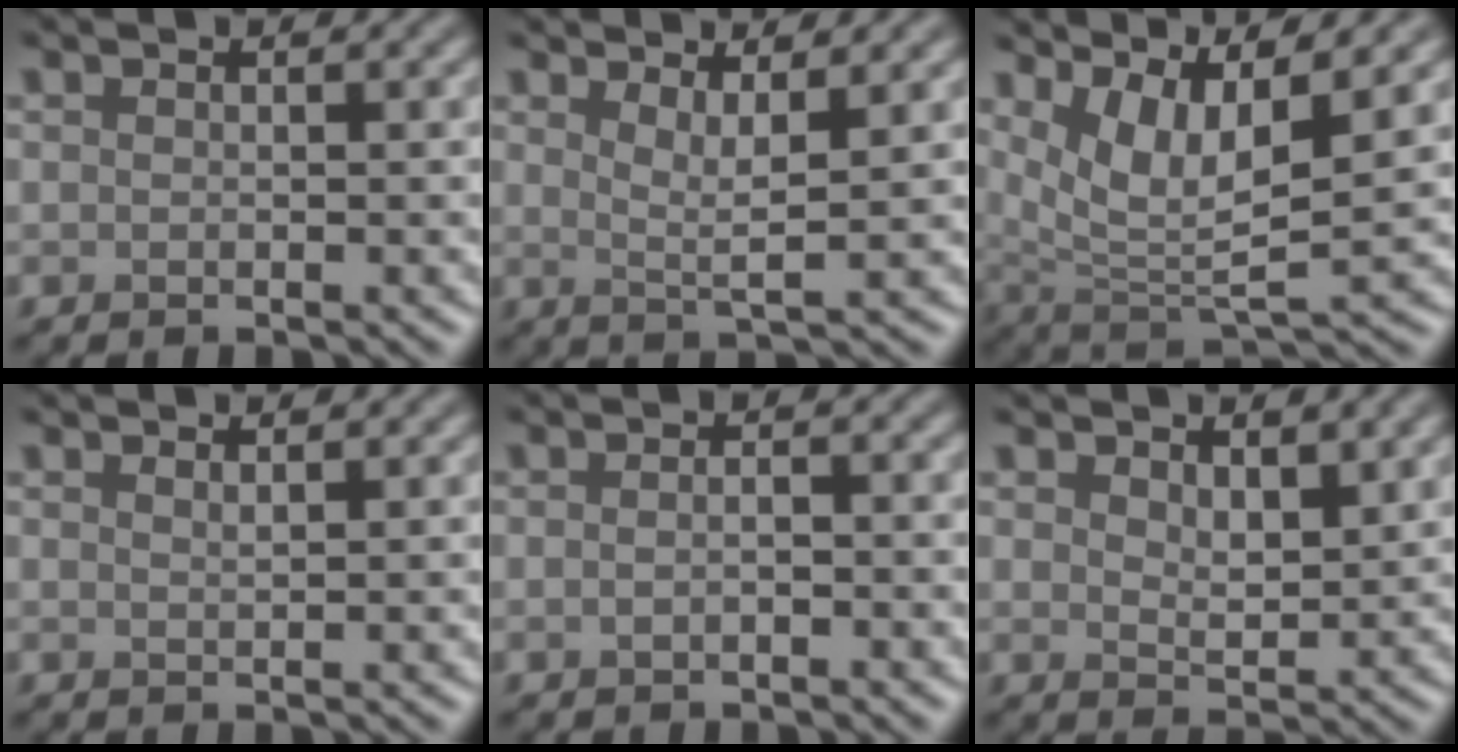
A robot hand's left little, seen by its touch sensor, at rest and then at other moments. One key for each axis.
{"total": 2.9, "fx": 1.5, "fy": 0.5, "fz": 2.3, "tx": -0.037, "ty": -0.007, "tz": 0.027}
{"total": 6.2, "fx": 3.1, "fy": 1.8, "fz": 5.0, "tx": -0.104, "ty": -0.008, "tz": 0.068}
{"total": 0.8, "fx": 0.7, "fy": 0.2, "fz": 0.4, "tx": -0.002, "ty": 0.002, "tz": 0.014}
{"total": 1.4, "fx": -0.3, "fy": 0.6, "fz": 1.2, "tx": -0.015, "ty": -0.006, "tz": -0.013}
{"total": 3.3, "fx": 1.8, "fy": 1.6, "fz": 2.3, "tx": -0.042, "ty": -0.006, "tz": 0.035}